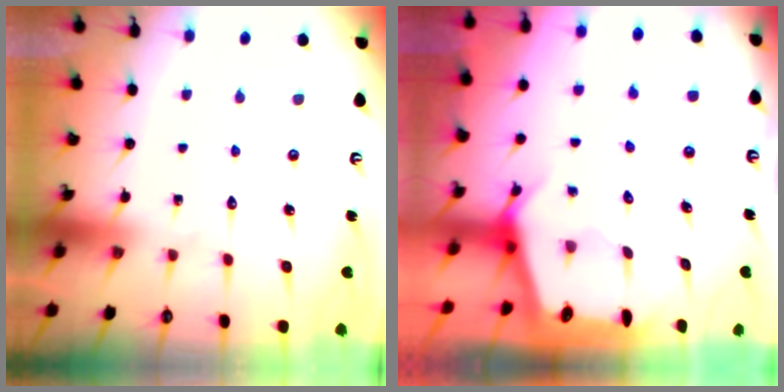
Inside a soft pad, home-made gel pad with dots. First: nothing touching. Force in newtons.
{"total": 2.5, "press": 2.5, "slide": 0.2}